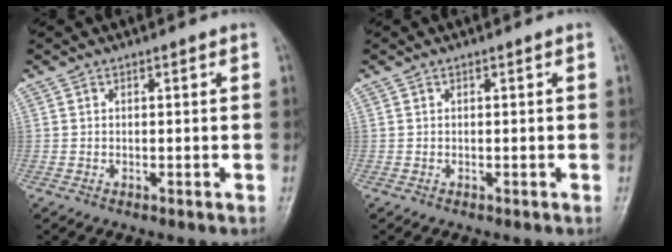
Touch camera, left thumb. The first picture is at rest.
{"total": 0.0}